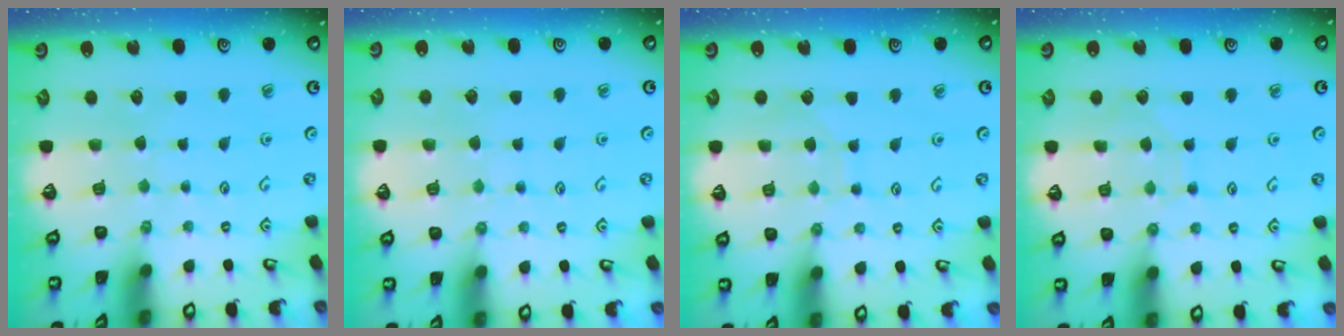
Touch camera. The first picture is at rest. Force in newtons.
{"total": 2.9, "press": 2.9, "slide": 0.5}
{"total": 6.7, "press": 6.7, "slide": 0.2}
{"total": 6.2, "press": 6.2, "slide": 0.5}